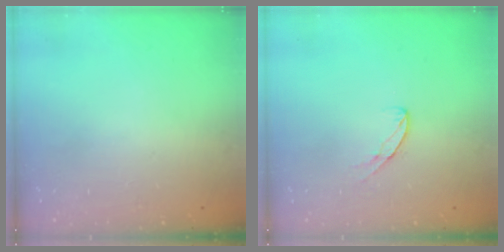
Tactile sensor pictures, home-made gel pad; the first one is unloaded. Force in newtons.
{"total": 5.2, "press": 5.2, "slide": 0.3}